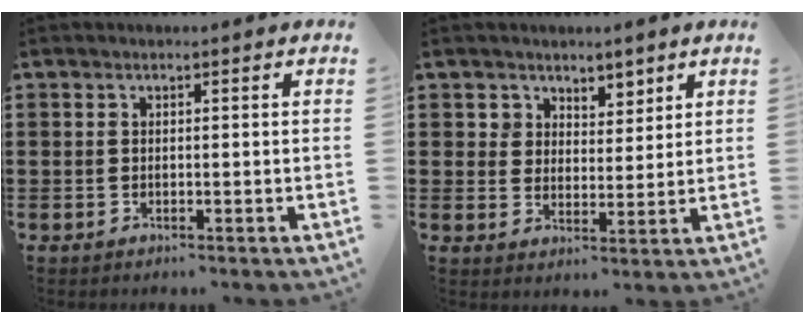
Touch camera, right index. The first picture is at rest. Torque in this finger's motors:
{"motor_torque": [-0.24, 0.40, 0.04, -0.01]}